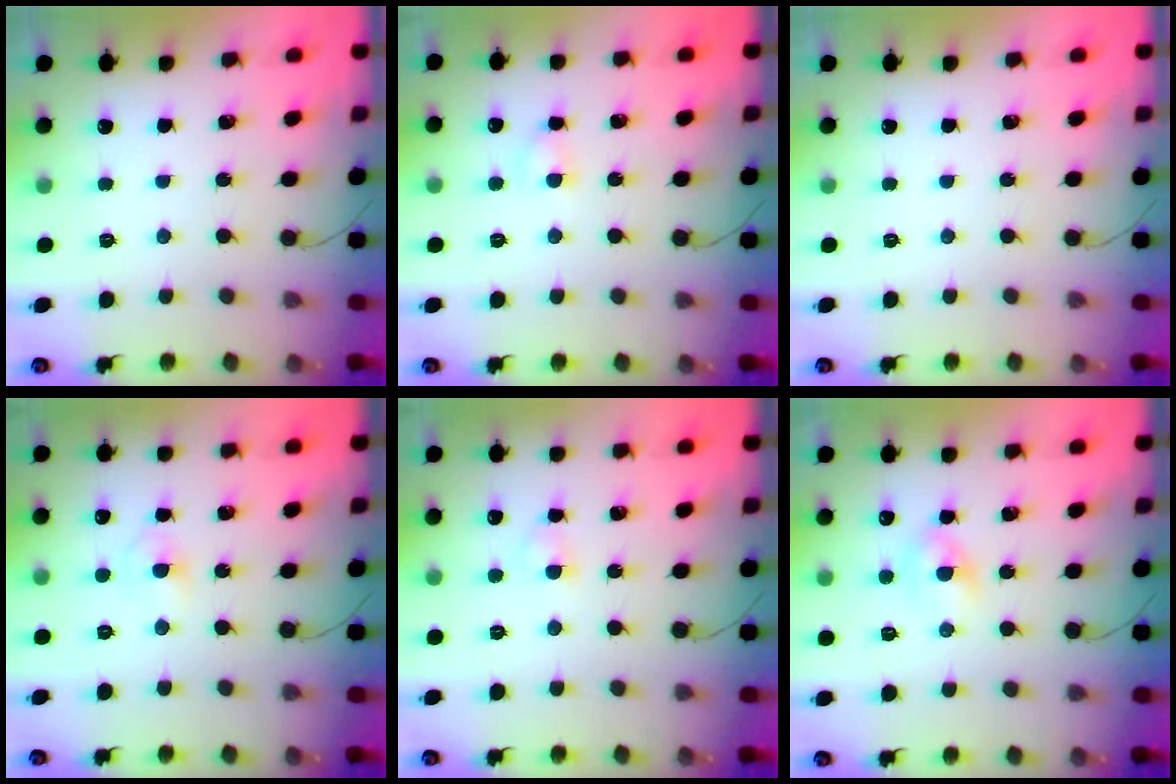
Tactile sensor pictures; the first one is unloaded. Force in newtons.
{"total": 3.7, "press": 3.6, "slide": 1.1}
{"total": 0.0}
{"total": 3.2, "press": 3.0, "slide": 1.1}
{"total": 2.8, "press": 2.6, "slide": 1.1}
{"total": 3.4, "press": 3.2, "slide": 1.1}